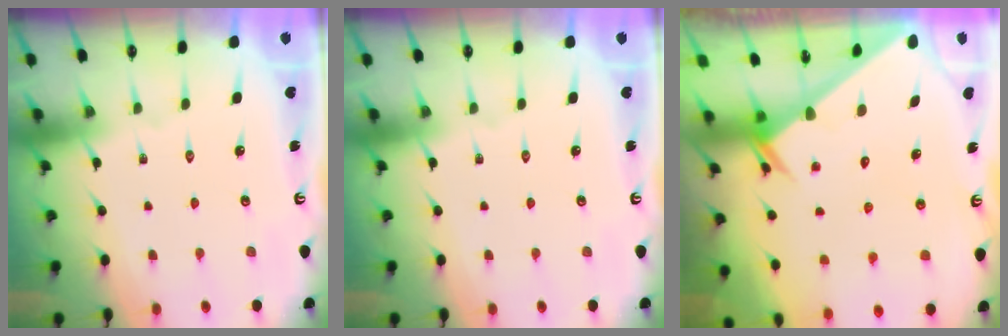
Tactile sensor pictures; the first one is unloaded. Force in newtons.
{"total": 0.0}
{"total": 2.4, "press": 2.4, "slide": 0.0}